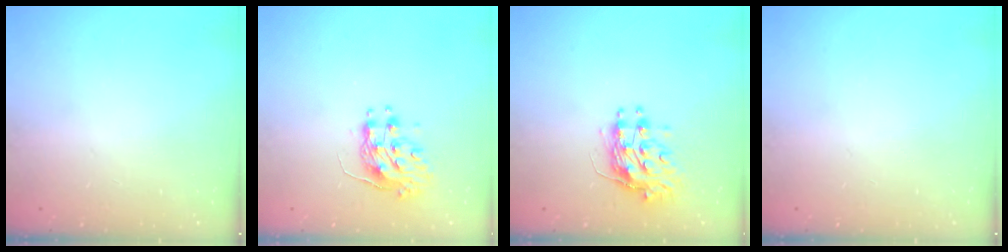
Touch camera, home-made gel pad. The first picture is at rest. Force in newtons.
{"total": 9.3, "press": 9.3, "slide": 0.8}
{"total": 9.6, "press": 9.6, "slide": 0.3}
{"total": 0.0}